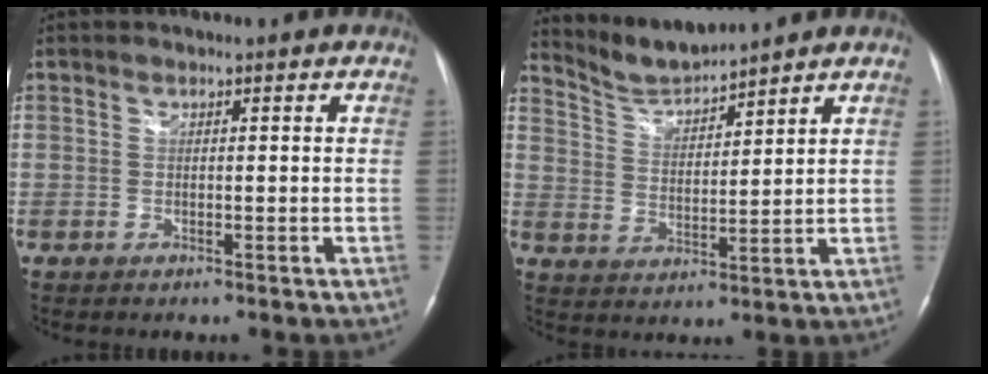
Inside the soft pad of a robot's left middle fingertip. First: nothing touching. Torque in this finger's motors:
{"motor_torque": [-0.20, -0.47, -0.14, -0.01]}